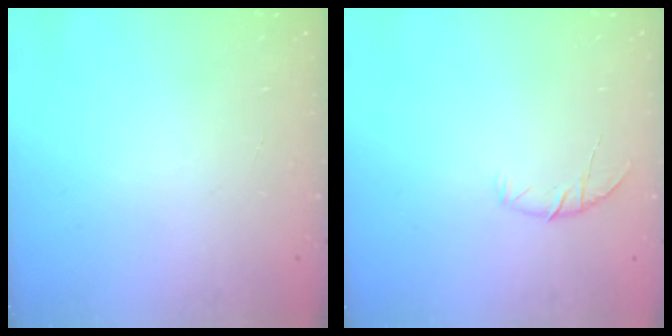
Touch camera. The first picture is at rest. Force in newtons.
{"total": 6.5, "press": 6.4, "slide": 1.3}